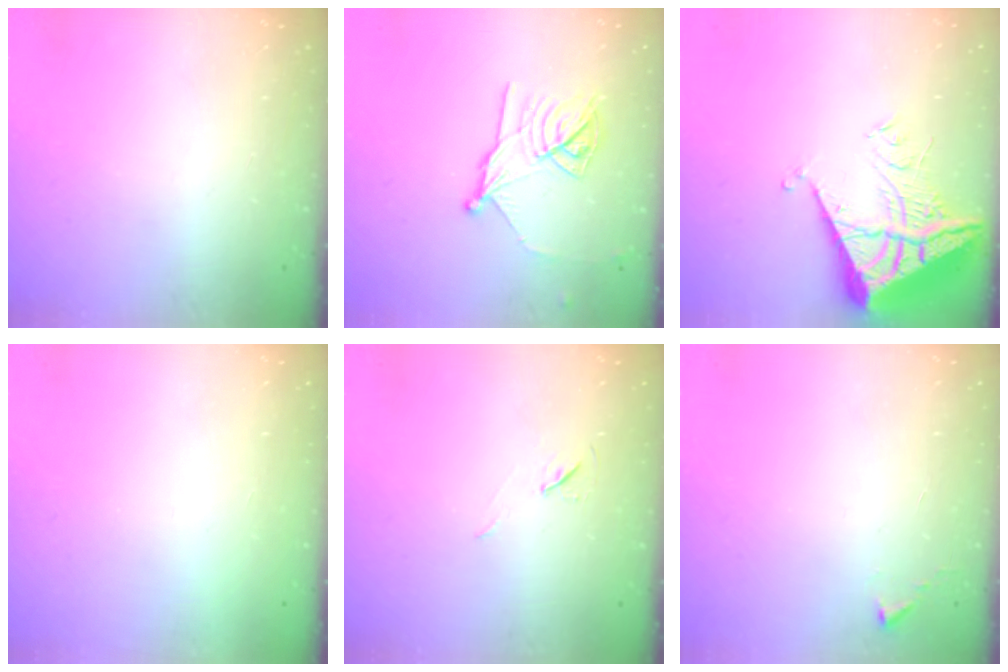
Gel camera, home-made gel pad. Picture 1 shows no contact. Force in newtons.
{"total": 12.9, "press": 12.9, "slide": 0.2}
{"total": 8.8, "press": 8.7, "slide": 0.8}
{"total": 1.5, "press": 1.5, "slide": 0.1}
{"total": 6.4, "press": 5.8, "slide": 2.5}
{"total": 2.7, "press": 2.7, "slide": 0.5}